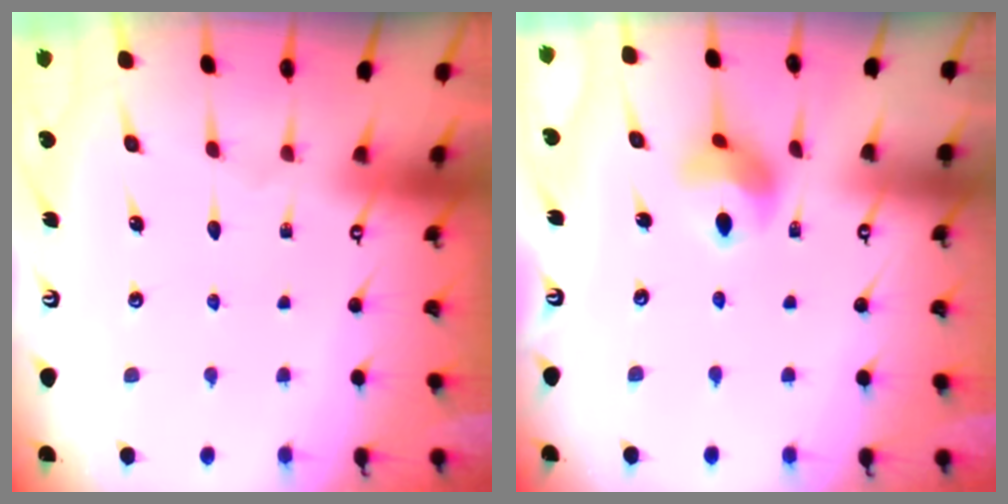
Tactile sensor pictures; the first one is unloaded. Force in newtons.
{"total": 9.0, "press": 8.9, "slide": 1.0}